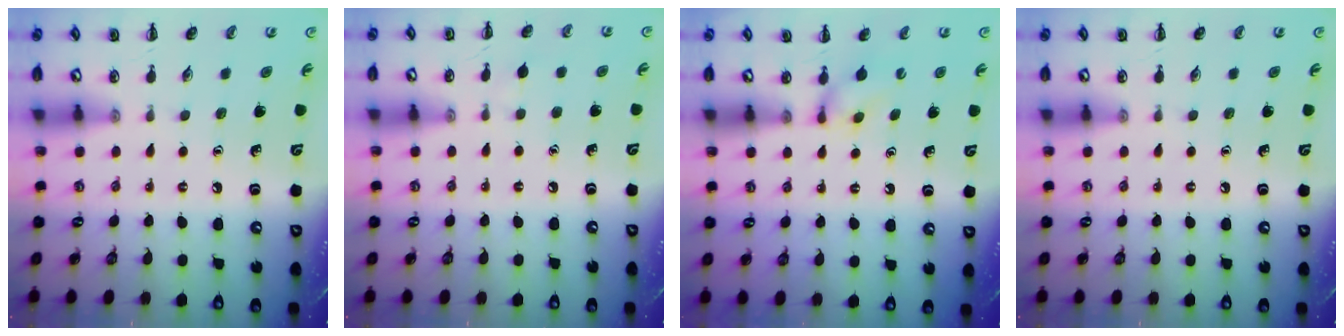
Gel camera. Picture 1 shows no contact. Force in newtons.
{"total": 2.8, "press": 2.6, "slide": 1.1}
{"total": 4.7, "press": 4.5, "slide": 1.5}
{"total": 0.0}